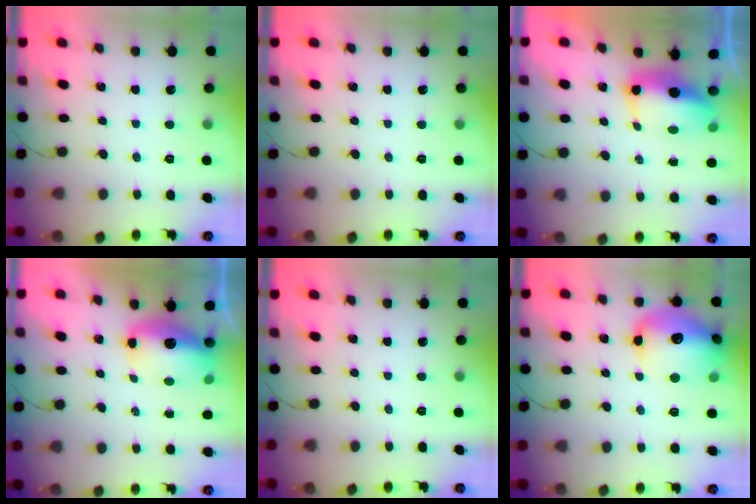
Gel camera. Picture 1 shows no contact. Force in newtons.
{"total": 0.0}
{"total": 9.0, "press": 8.9, "slide": 1.6}
{"total": 11.7, "press": 11.5, "slide": 2.4}
{"total": 0.0}
{"total": 20.3, "press": 20.2, "slide": 2.0}